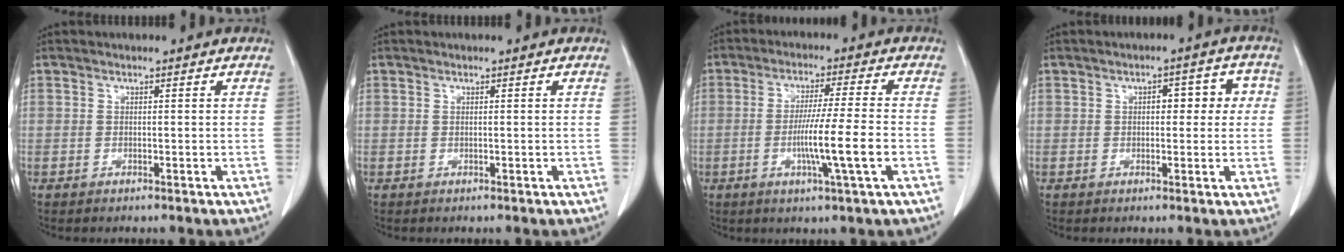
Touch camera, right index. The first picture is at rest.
{"total": 0.0}
{"total": 9.0, "force": [-2.3, -1.1, 8.6], "torque": [-0.153, -0.011, -0.040]}
{"total": 5.0, "force": [0.8, 2.6, 4.2], "torque": [-0.043, 0.026, 0.007]}